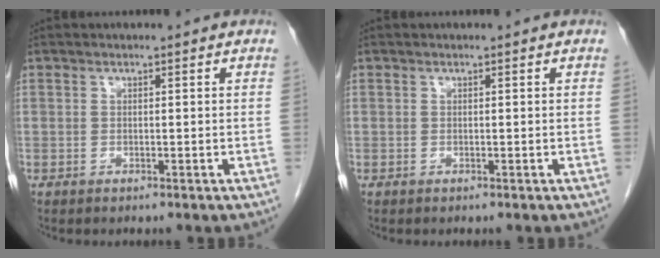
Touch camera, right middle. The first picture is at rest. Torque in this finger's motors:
{"motor_torque": [0.01, 0.00, 0.00, 0.01]}